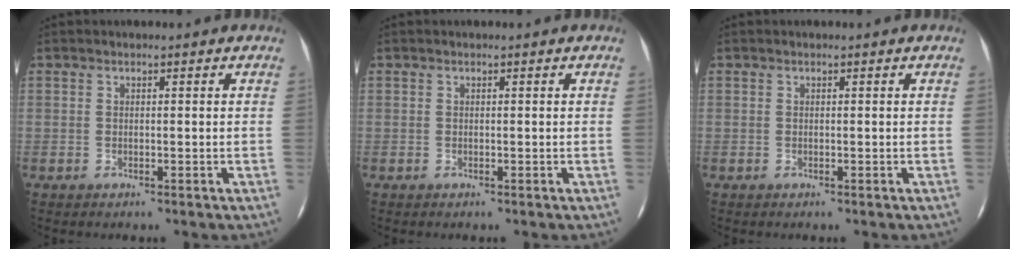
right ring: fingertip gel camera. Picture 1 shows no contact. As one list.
[{"total": 0.0}, {"total": 0.0}]